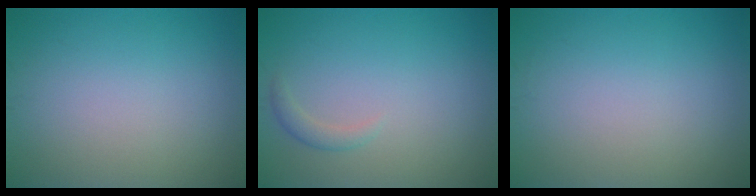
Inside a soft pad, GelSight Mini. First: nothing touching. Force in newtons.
{"total": 1.1, "press": 1.1, "slide": 0.1}
{"total": 0.0}